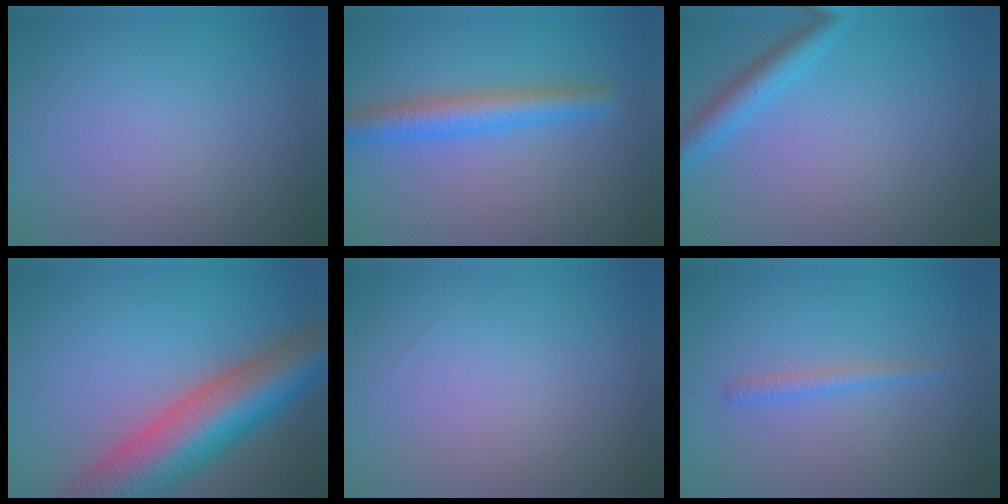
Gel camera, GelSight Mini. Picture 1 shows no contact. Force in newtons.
{"total": 3.7, "press": 3.7, "slide": 0.1}
{"total": 2.7, "press": 2.7, "slide": 0.2}
{"total": 12.0, "press": 12.0, "slide": 0.8}
{"total": 0.0}
{"total": 1.1, "press": 1.1, "slide": 0.1}